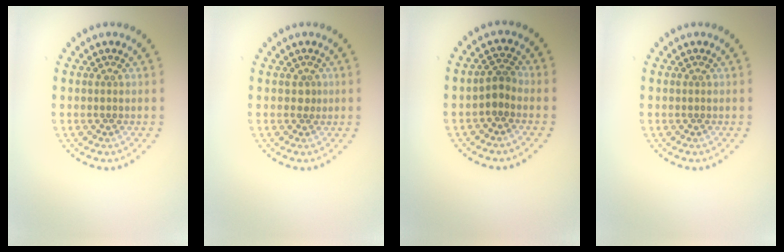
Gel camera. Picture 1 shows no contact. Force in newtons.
{"total": 0.9, "press": 0.5, "slide": 0.8}
{"total": 1.5, "press": 1.3, "slide": 0.8}
{"total": 0.0}